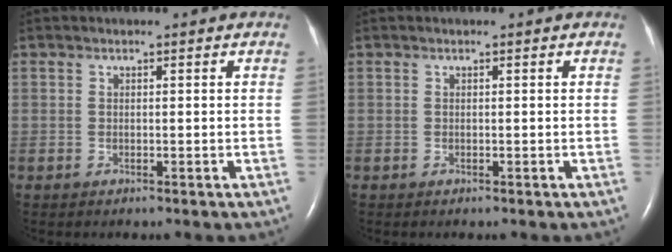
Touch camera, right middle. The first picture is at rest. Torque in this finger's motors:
{"motor_torque": [0.01, -0.02, 0.00, 0.00]}